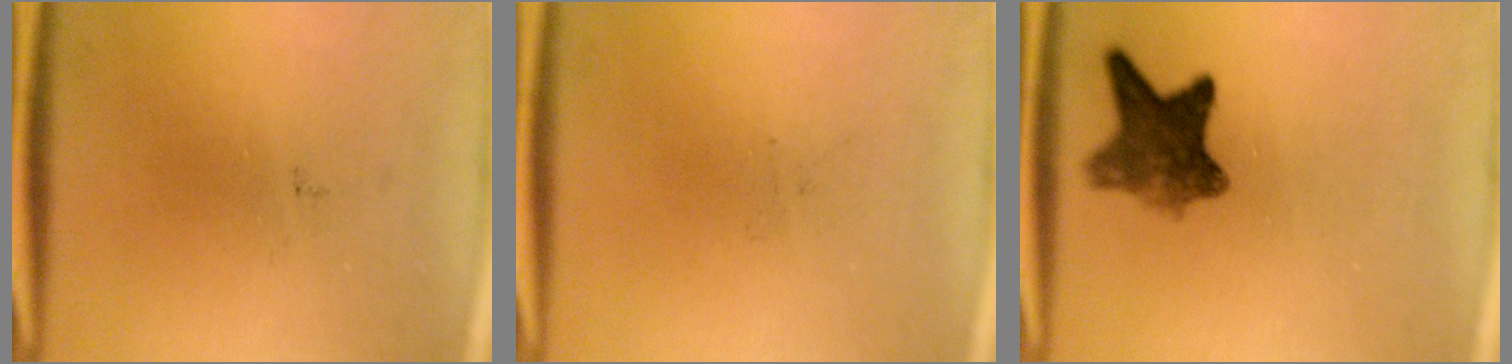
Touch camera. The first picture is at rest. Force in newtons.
{"total": 0.0}
{"total": 7.3}